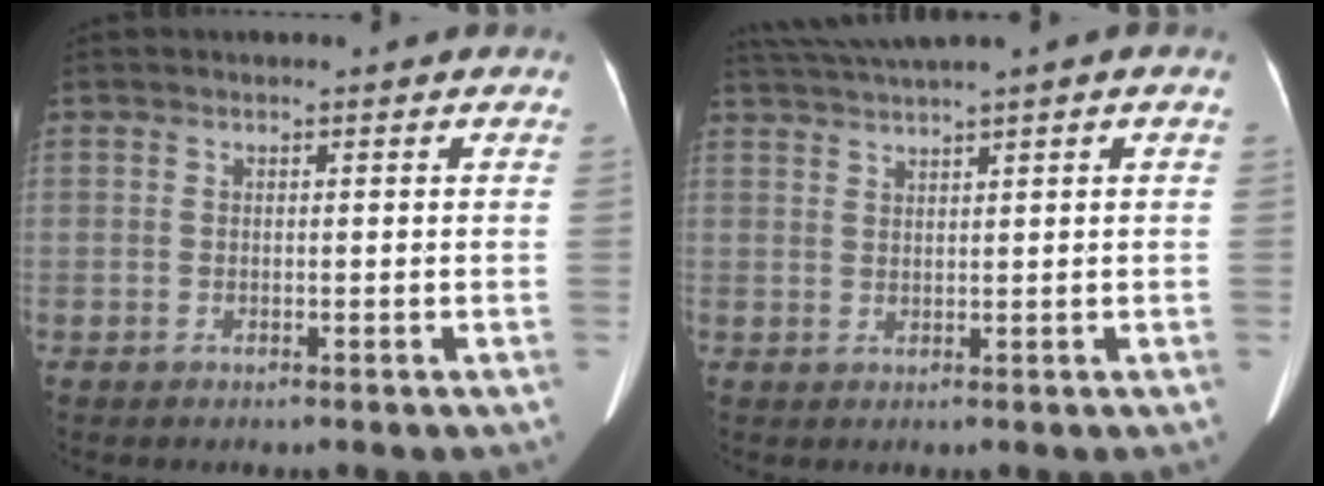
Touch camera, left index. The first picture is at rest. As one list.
[{"total": 5.3, "force": [3.9, -0.8, 3.4], "torque": [-0.072, 0.026, 0.075]}]